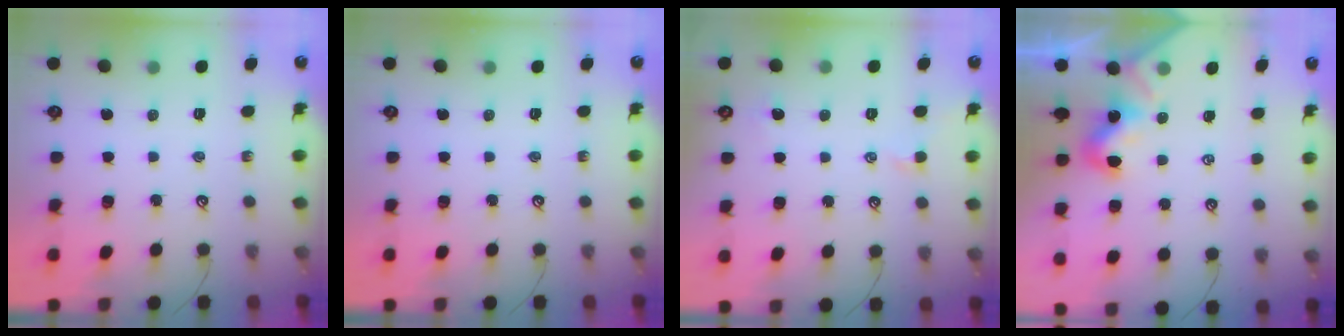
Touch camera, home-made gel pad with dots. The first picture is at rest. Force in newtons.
{"total": 0.0}
{"total": 0.6, "press": 0.4, "slide": 0.5}
{"total": 1.8, "press": 1.8, "slide": 0.5}